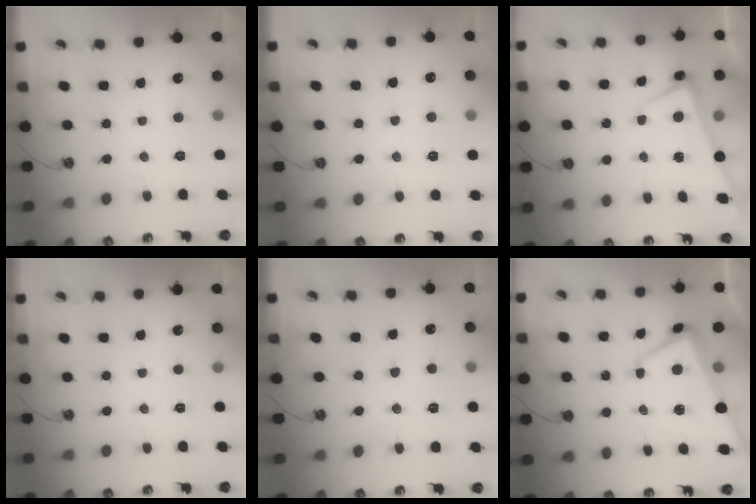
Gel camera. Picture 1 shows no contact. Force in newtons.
{"total": 1.3, "press": 1.2, "slide": 0.4}
{"total": 2.3, "press": 2.3, "slide": 0.5}
{"total": 0.0}
{"total": 2.8, "press": 2.7, "slide": 0.7}
{"total": 1.6, "press": 1.2, "slide": 1.1}